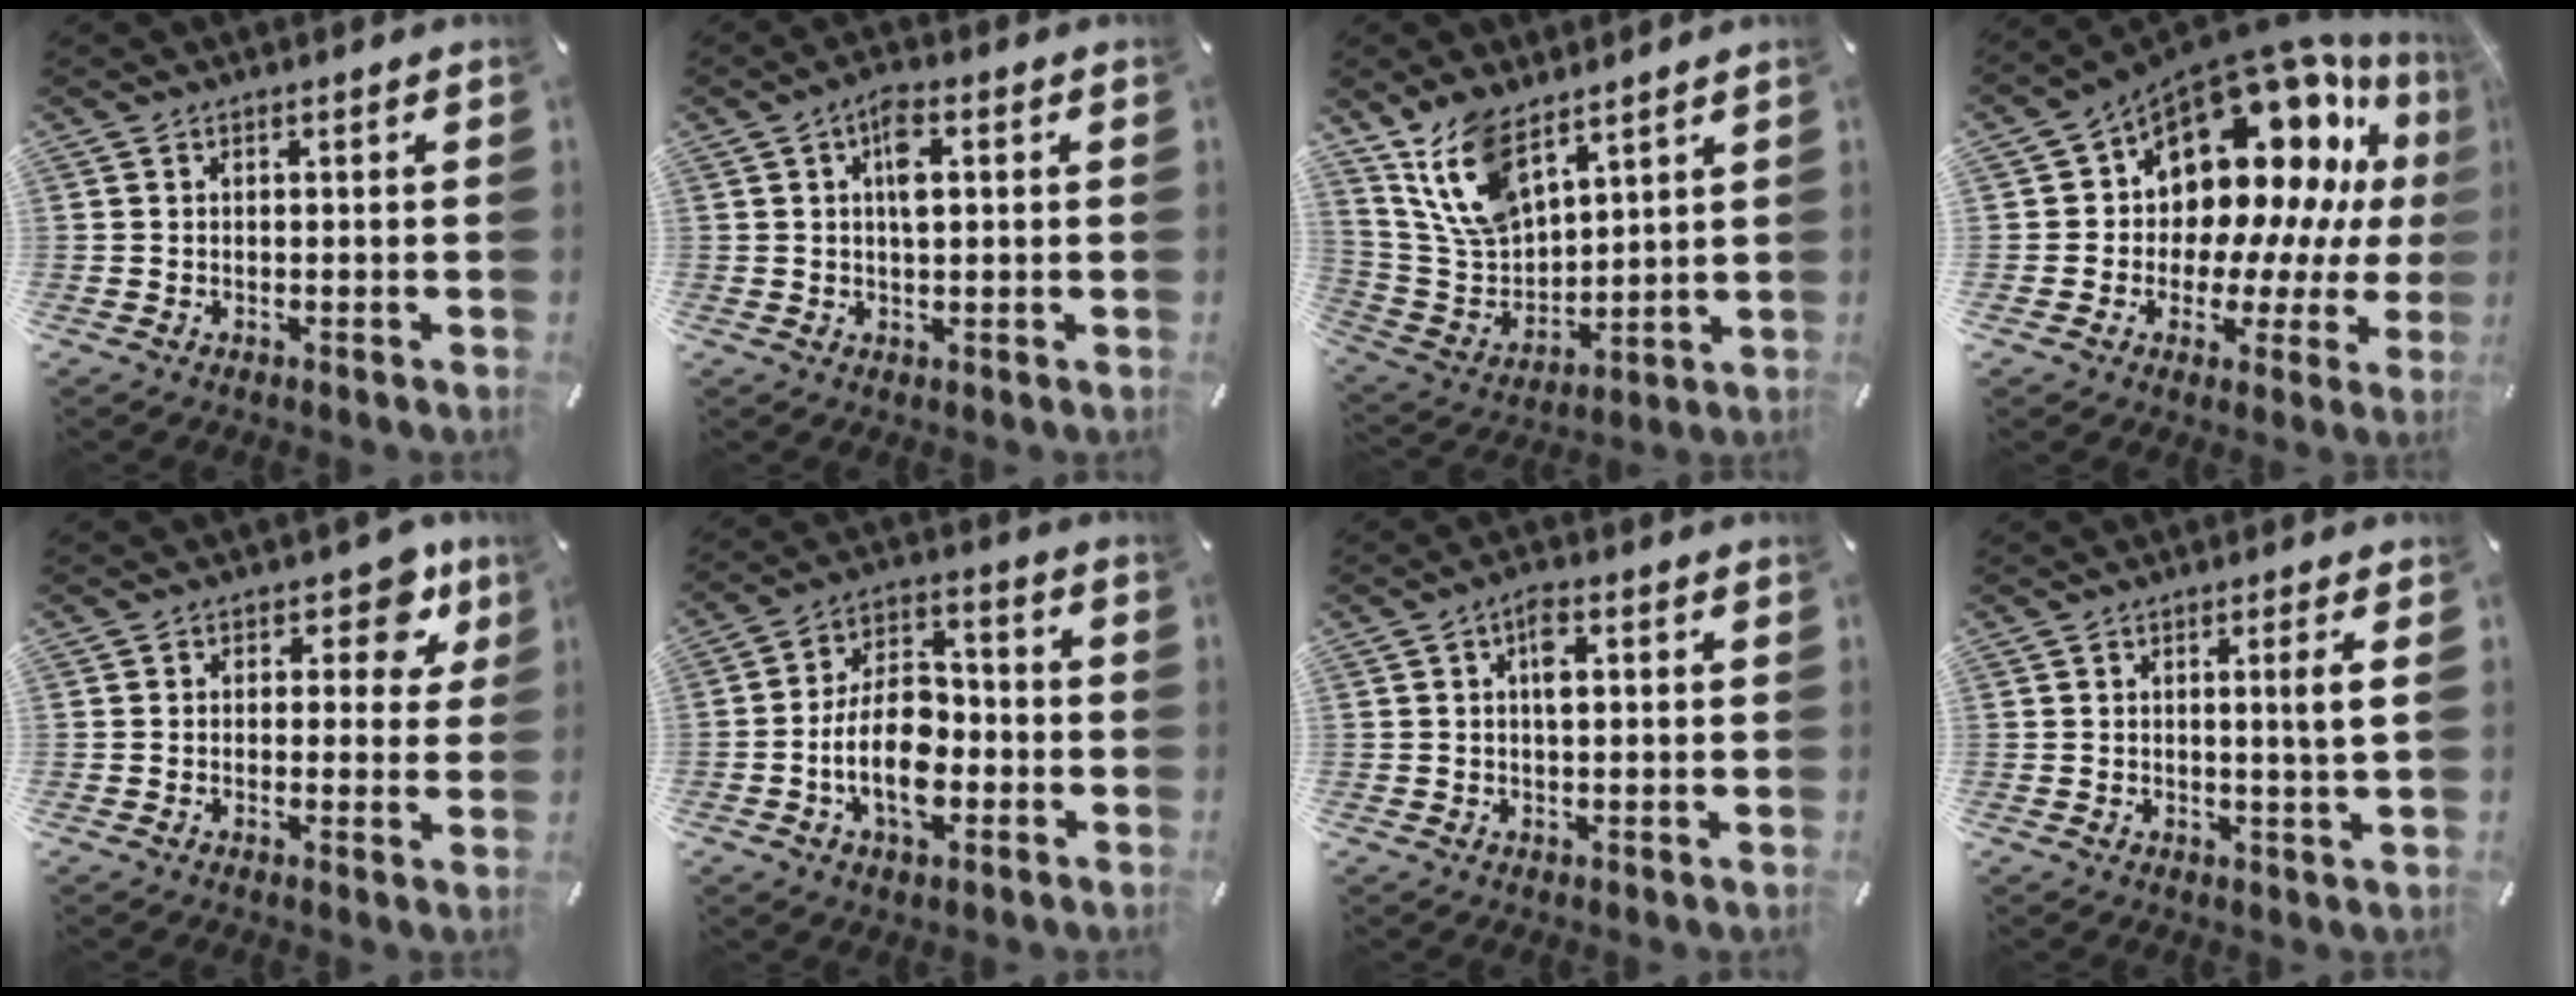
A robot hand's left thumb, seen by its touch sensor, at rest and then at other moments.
{"total": 5.6, "force": [1.6, 2.4, 4.8], "torque": [-0.086, 0.004, 0.022]}
{"total": 13.8, "force": [9.7, 7.0, 6.9], "torque": [-0.177, -0.038, 0.187]}
{"total": 17.2, "force": [10.0, 10.6, 9.1], "torque": [-0.119, -0.106, 0.177]}
{"total": 8.6, "force": [4.3, 5.0, 5.6], "torque": [-0.049, -0.023, 0.066]}
{"total": 13.9, "force": [-3.6, 8.6, 10.3], "torque": [-0.203, 0.005, -0.066]}
{"total": 4.1, "force": [1.1, 1.8, 3.5], "torque": [-0.060, 0.003, 0.013]}
{"total": 4.9, "force": [1.1, -0.2, 4.8], "torque": [-0.084, -0.011, 0.012]}